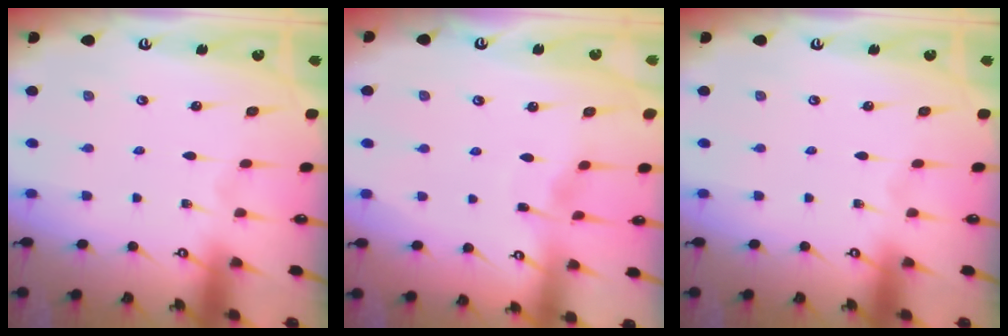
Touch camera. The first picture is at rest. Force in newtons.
{"total": 2.7, "press": 2.7, "slide": 0.3}
{"total": 0.0}